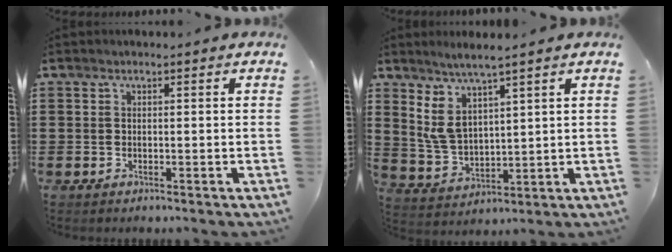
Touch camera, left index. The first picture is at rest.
{"total": 6.4, "force": [3.6, 2.4, 4.7], "torque": [-0.115, -0.009, 0.062]}